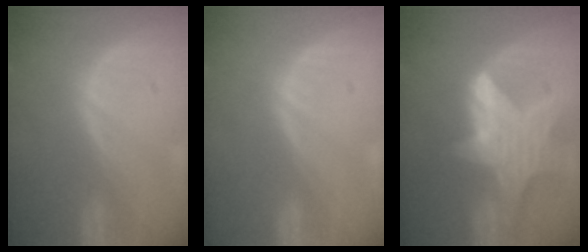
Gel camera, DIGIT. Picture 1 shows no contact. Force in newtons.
{"total": 0.0}
{"total": 9.5, "press": 9.5, "slide": 0.6}